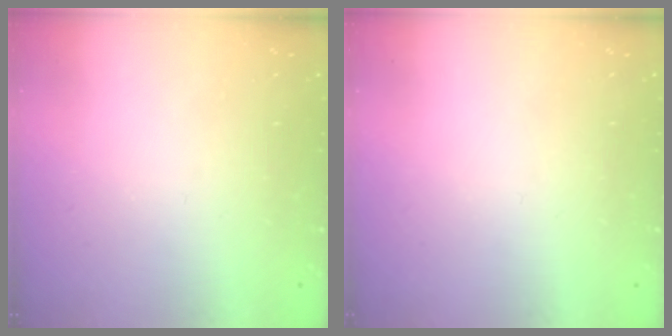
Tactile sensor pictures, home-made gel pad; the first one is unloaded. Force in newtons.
{"total": 0.0}